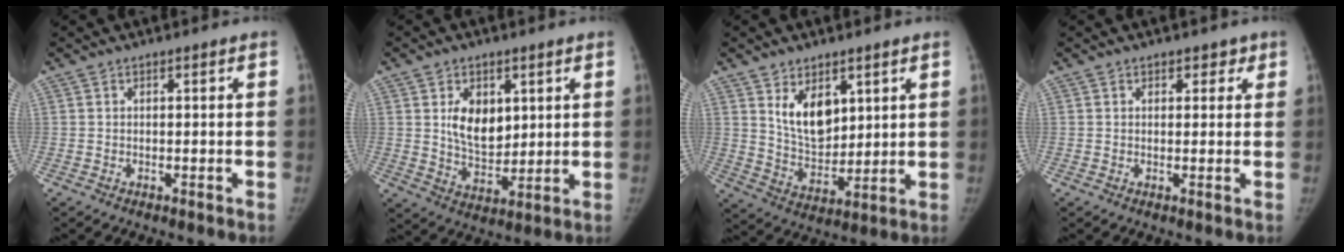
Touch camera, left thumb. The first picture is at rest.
{"total": 9.6, "force": [3.0, 6.4, 6.5], "torque": [-0.074, -0.025, 0.062]}
{"total": 9.9, "force": [4.3, 6.1, 6.5], "torque": [-0.078, -0.035, 0.089]}
{"total": 2.3, "force": [1.4, 1.7, 0.8], "torque": [0.018, -0.006, 0.014]}